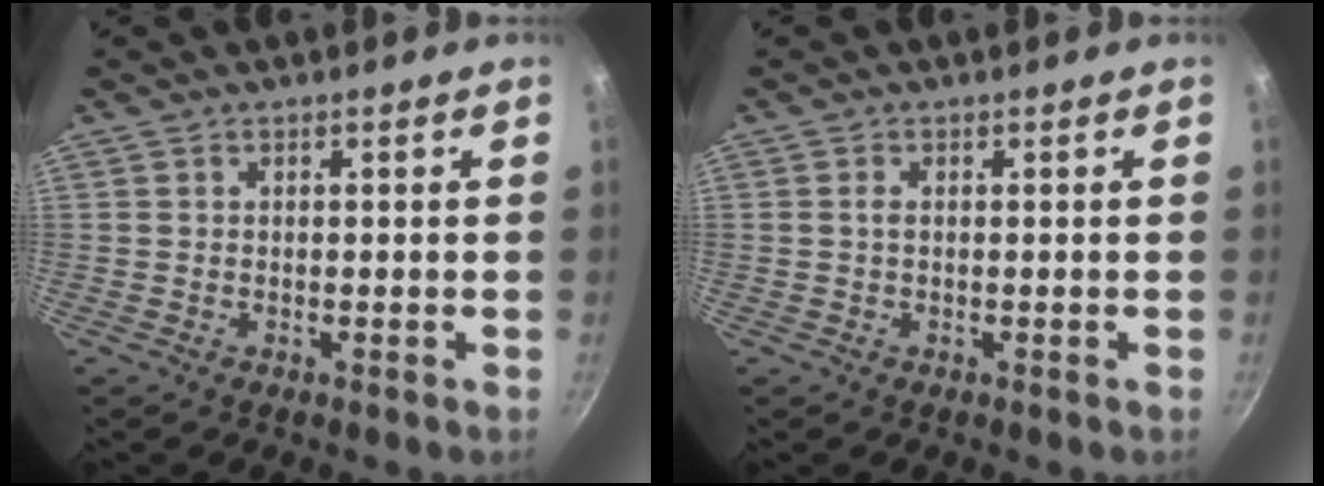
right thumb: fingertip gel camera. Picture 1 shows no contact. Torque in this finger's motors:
{"motor_torque": [-0.23, 0.47, 0.50, 0.04, 0.07]}